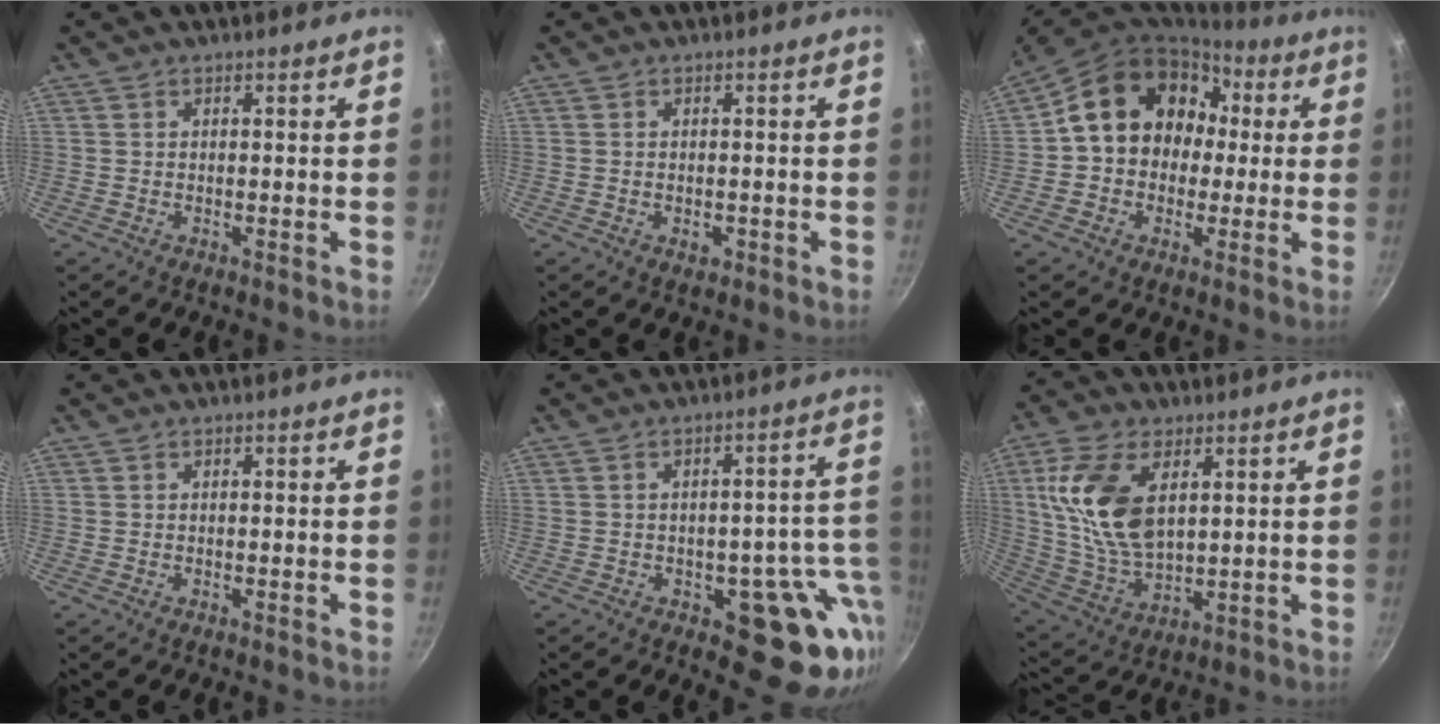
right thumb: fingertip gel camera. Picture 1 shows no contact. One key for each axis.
{"total": 1.8, "fx": -0.6, "fy": 1.2, "fz": 1.2, "tx": -0.017, "ty": 0.000, "tz": -0.010}
{"total": 17.1, "fx": 1.8, "fy": 14.3, "fz": 9.3, "tx": -0.120, "ty": 0.053, "tz": 0.021}
{"total": 0.0}
{"total": 14.8, "fx": -4.0, "fy": 8.1, "fz": 11.7, "tx": -0.063, "ty": 0.022, "tz": -0.043}
{"total": 16.2, "fx": 4.4, "fy": 9.1, "fz": 12.7, "tx": -0.236, "ty": -0.014, "tz": 0.095}